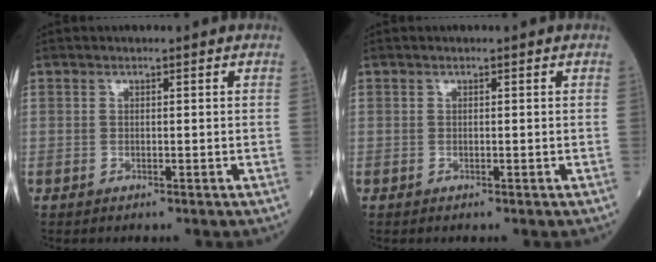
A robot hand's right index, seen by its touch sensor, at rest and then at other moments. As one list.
[{"total": 0.0}]